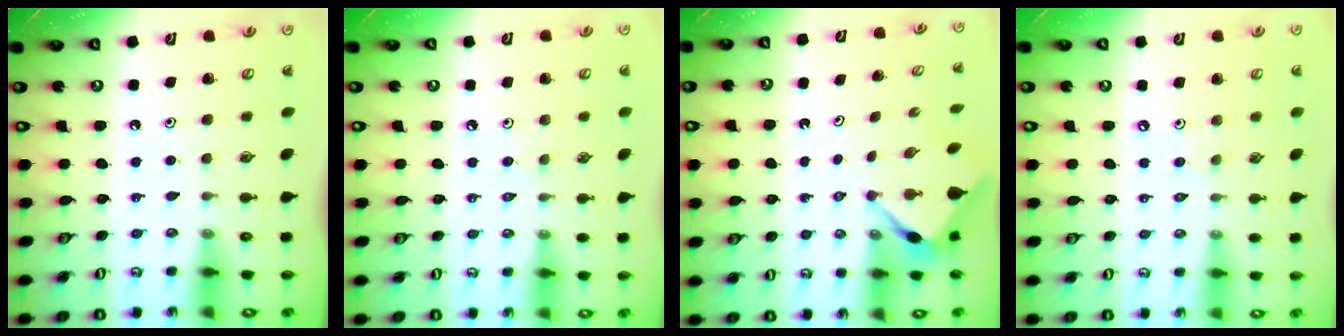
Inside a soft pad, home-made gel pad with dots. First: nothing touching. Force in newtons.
{"total": 2.9, "press": 2.9, "slide": 0.6}
{"total": 2.9, "press": 2.9, "slide": 0.3}
{"total": 1.7, "press": 1.7, "slide": 0.4}